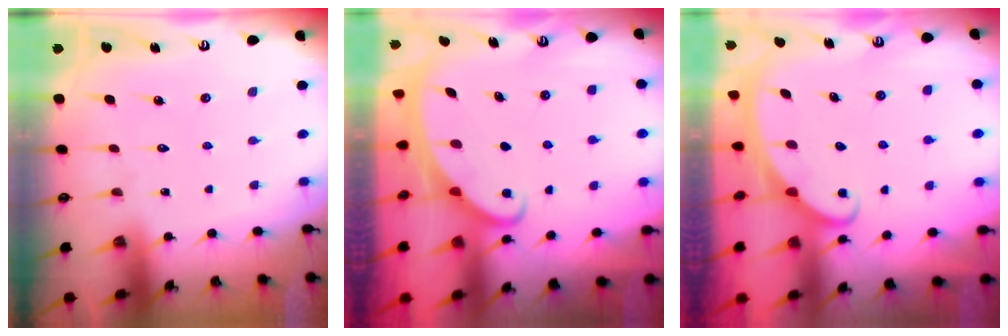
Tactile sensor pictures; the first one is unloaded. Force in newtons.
{"total": 2.2, "press": 2.1, "slide": 0.3}
{"total": 2.6, "press": 2.6, "slide": 0.3}